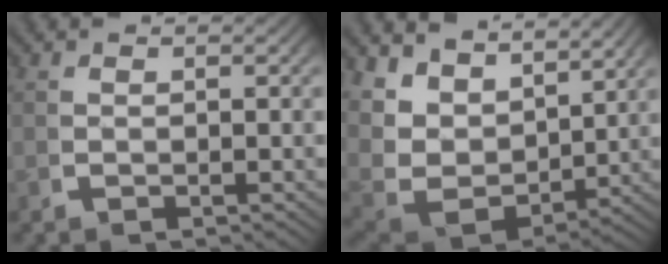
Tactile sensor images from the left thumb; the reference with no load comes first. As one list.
[{"total": 9.3, "force": [1.8, 6.3, 6.5], "torque": [-0.156, -0.027, 0.037]}]